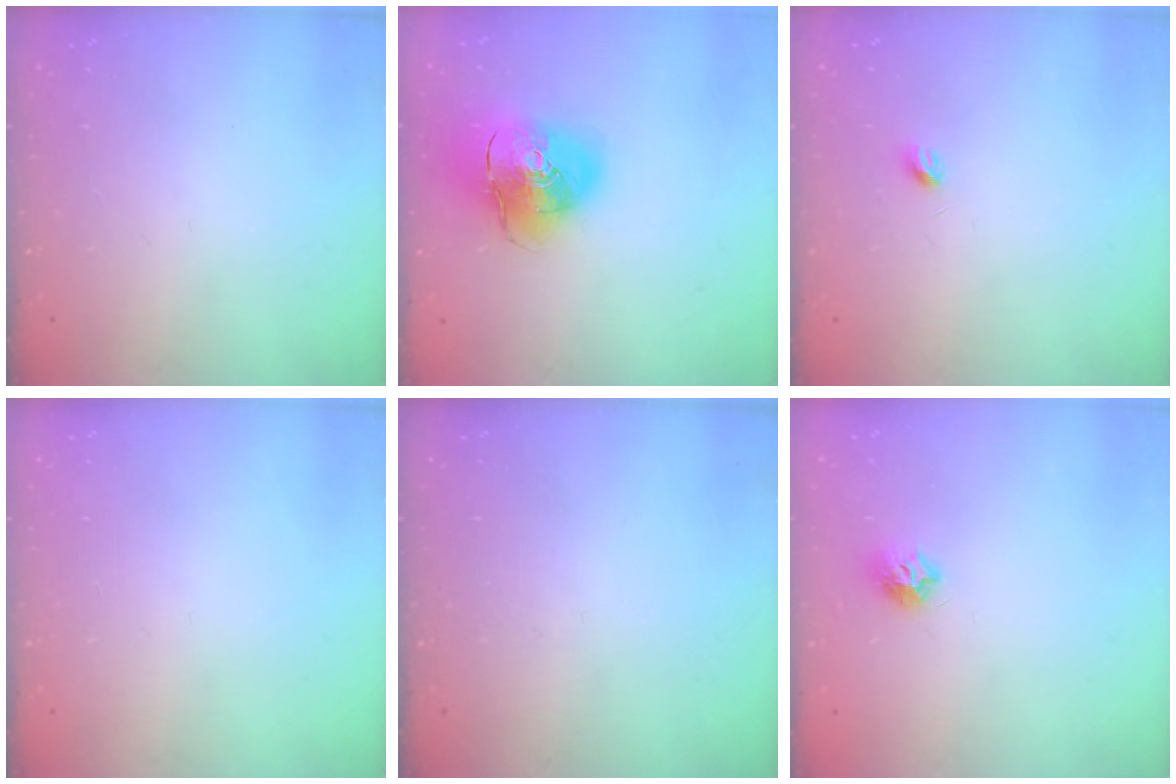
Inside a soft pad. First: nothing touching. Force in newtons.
{"total": 17.0, "press": 16.8, "slide": 2.6}
{"total": 3.3, "press": 3.2, "slide": 0.6}
{"total": 0.0}
{"total": 0.0}
{"total": 7.1, "press": 7.1, "slide": 0.2}